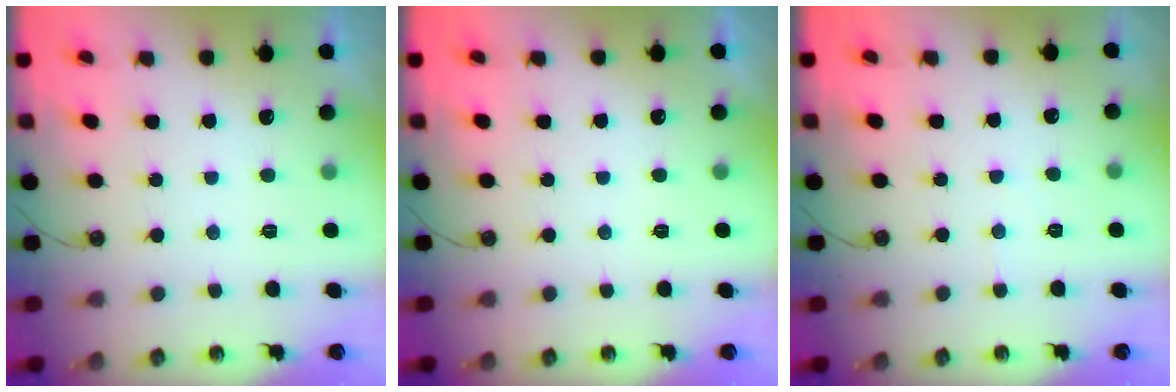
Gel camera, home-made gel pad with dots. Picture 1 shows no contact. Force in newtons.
{"total": 0.0}
{"total": 3.2, "press": 3.1, "slide": 0.7}